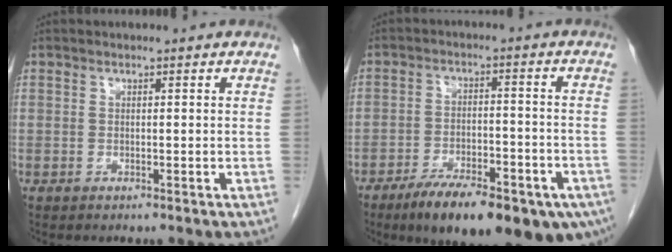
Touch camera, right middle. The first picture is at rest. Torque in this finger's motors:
{"motor_torque": [1.08, -1.06, 0.28, 0.09]}